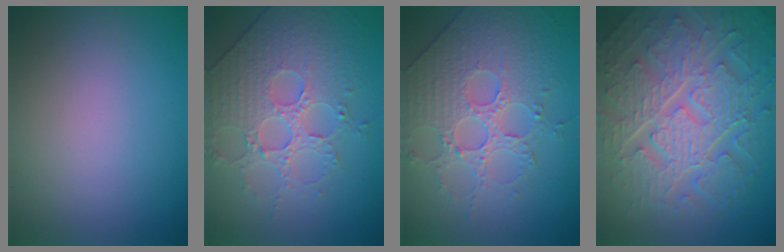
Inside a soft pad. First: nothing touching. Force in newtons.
{"total": 4.5, "press": 4.5, "slide": 0.7}
{"total": 4.5, "press": 4.5, "slide": 0.7}
{"total": 10.3, "press": 7.0, "slide": 7.6}